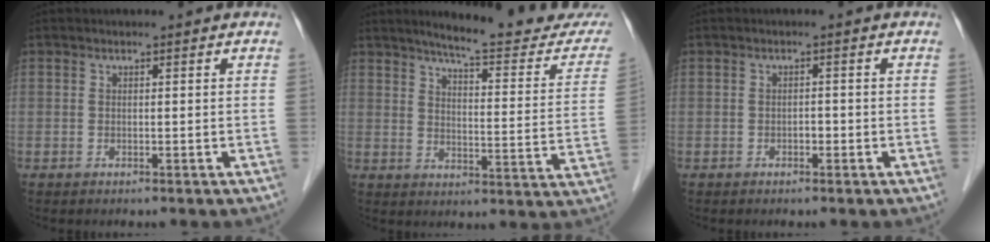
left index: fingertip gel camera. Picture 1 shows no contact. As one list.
[{"total": 18.1, "force": [16.3, 1.7, 7.6], "torque": [-0.089, -0.064, 0.190]}, {"total": 1.1, "force": [-0.7, 0.5, 0.7], "torque": [-0.008, 0.000, -0.013]}]